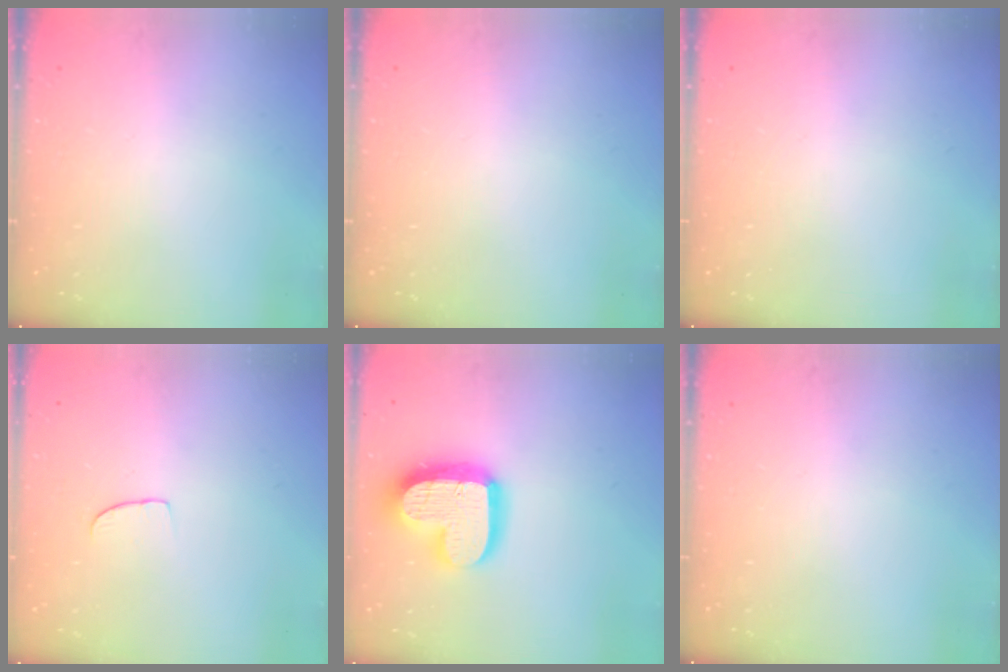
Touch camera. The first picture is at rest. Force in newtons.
{"total": 0.0}
{"total": 0.0}
{"total": 5.2, "press": 5.2, "slide": 0.3}
{"total": 18.6, "press": 18.6, "slide": 1.4}
{"total": 0.0}